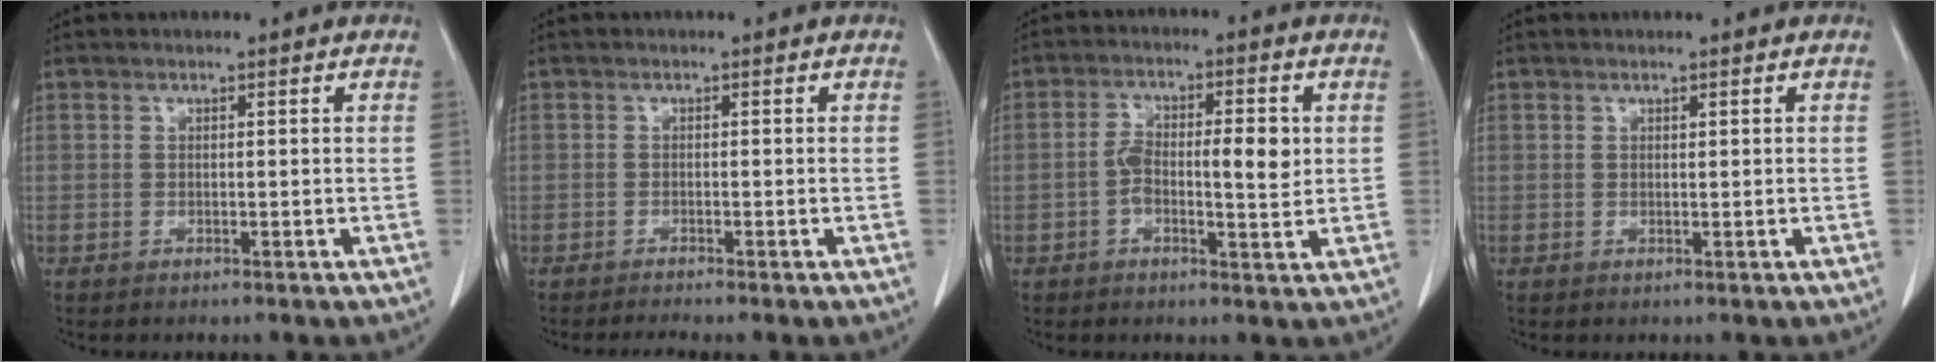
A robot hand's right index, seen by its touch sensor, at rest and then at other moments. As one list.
[{"total": 1.6, "force": [-1.4, -0.7, 0.3], "torque": [-0.009, -0.006, -0.024]}, {"total": 7.3, "force": [-0.1, 2.4, 6.9], "torque": [-0.125, 0.015, -0.003]}, {"total": 0.0}]